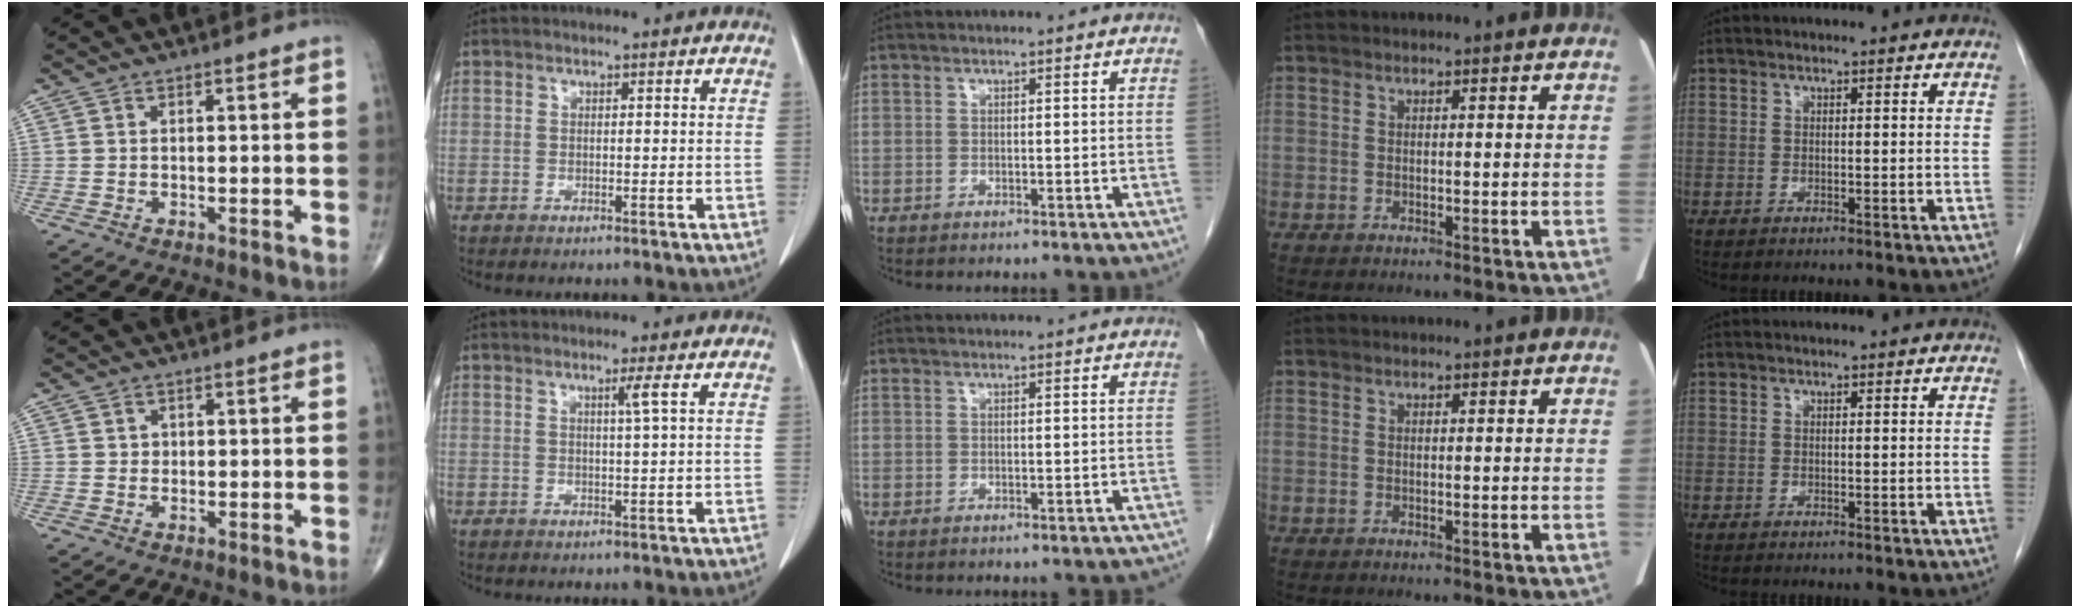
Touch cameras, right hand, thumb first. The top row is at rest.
{"thumb": {"total": 1.0, "force": [0.2, 0.9, 0.2], "torque": [0.004, 0.001, 0.003]}, "index": {"total": 1.8, "force": [0.7, -0.7, 1.5], "torque": [-0.029, -0.005, 0.014]}, "middle": {"total": 3.6, "force": [-3.3, 1.1, 0.9], "torque": [-0.010, -0.006, -0.032]}}